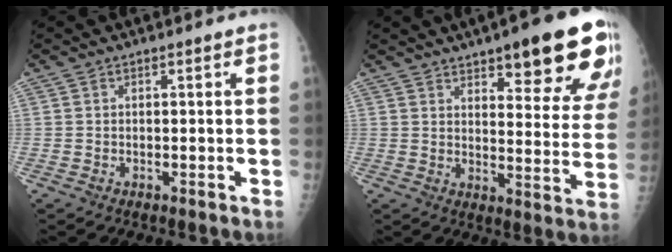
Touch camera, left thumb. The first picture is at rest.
{"total": 19.4, "force": [11.6, 5.5, 14.5], "torque": [-0.149, -0.053, 0.149]}